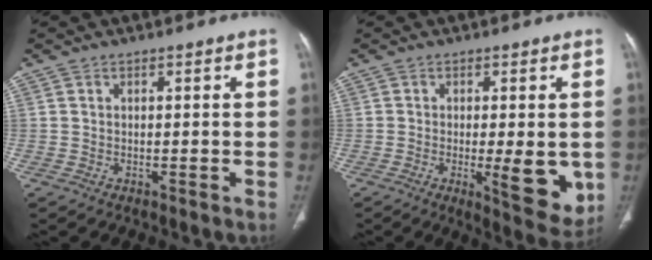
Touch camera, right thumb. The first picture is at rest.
{"total": 9.9, "force": [-1.7, 3.1, 9.2], "torque": [-0.113, -0.020, -0.014]}